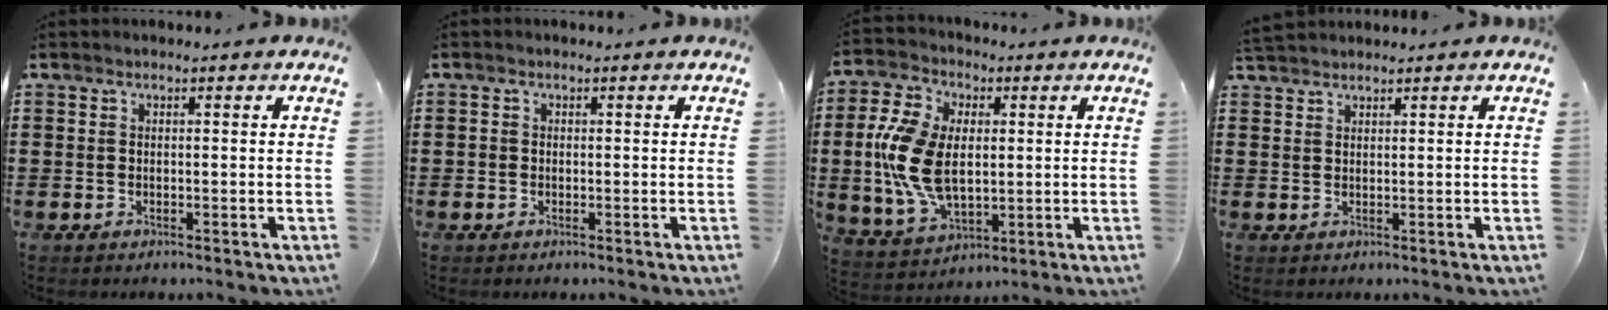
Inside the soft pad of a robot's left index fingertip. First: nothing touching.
{"total": 0.7, "force": [-0.1, 0.6, 0.3], "torque": [-0.008, 0.002, -0.003]}
{"total": 11.8, "force": [0.5, 7.4, 9.2], "torque": [-0.226, 0.003, 0.005]}
{"total": 1.5, "force": [1.5, 0.2, 0.3], "torque": [-0.010, 0.002, 0.030]}